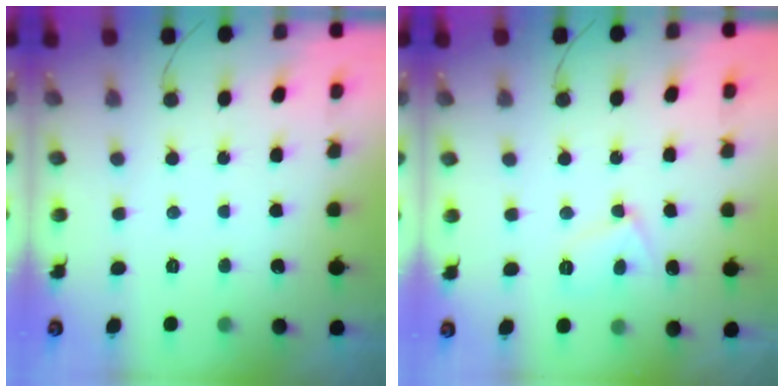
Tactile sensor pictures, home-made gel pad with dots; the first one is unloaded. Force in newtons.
{"total": 7.1, "press": 7.0, "slide": 1.5}